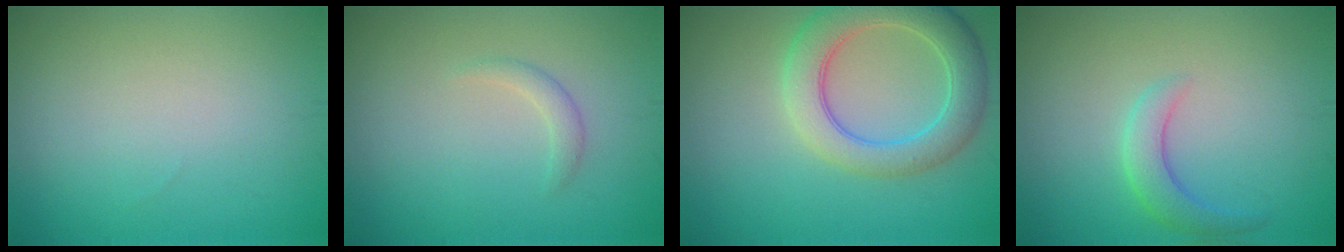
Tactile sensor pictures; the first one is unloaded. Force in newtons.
{"total": 1.1, "press": 1.1, "slide": 0.0}
{"total": 6.1, "press": 6.0, "slide": 0.6}
{"total": 2.6, "press": 2.6, "slide": 0.1}